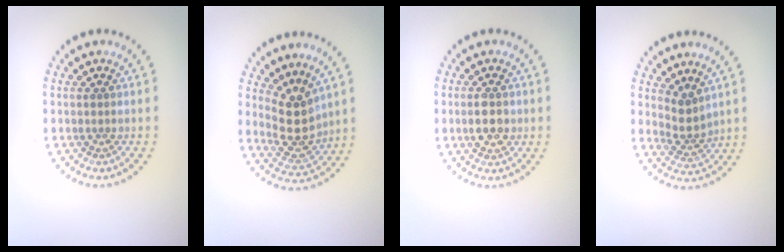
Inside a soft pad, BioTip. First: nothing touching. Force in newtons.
{"total": 3.9, "press": 3.4, "slide": 1.8}
{"total": 2.3, "press": 2.3, "slide": 0.2}
{"total": 2.3, "press": 1.6, "slide": 1.6}